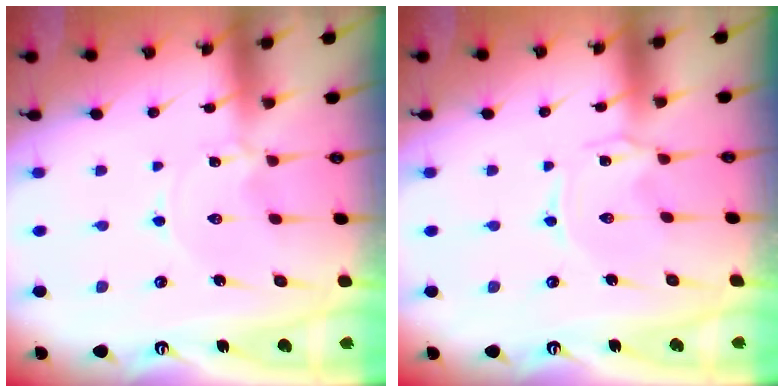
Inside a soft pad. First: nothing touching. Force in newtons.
{"total": 0.9, "press": 0.8, "slide": 0.2}